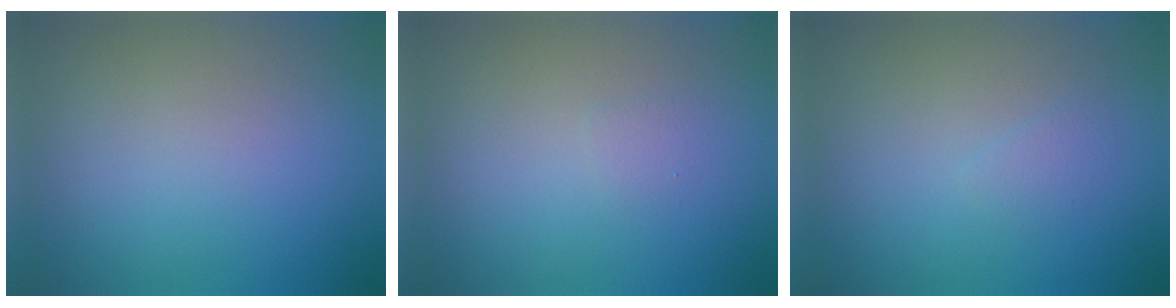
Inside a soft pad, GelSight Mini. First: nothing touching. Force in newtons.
{"total": 0.6, "press": 0.6, "slide": 0.1}
{"total": 0.8, "press": 0.8, "slide": 0.0}